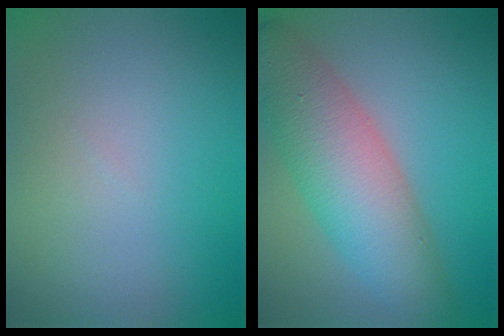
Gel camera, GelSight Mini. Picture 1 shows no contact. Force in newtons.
{"total": 8.2, "press": 8.2, "slide": 0.2}